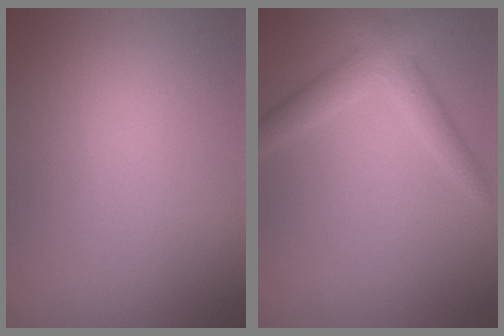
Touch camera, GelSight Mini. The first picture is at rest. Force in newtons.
{"total": 3.2, "press": 3.2, "slide": 0.1}